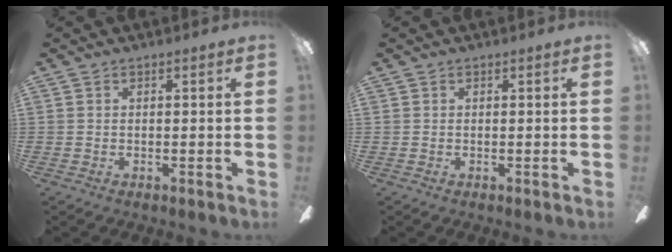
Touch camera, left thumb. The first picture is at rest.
{"total": 0.0}